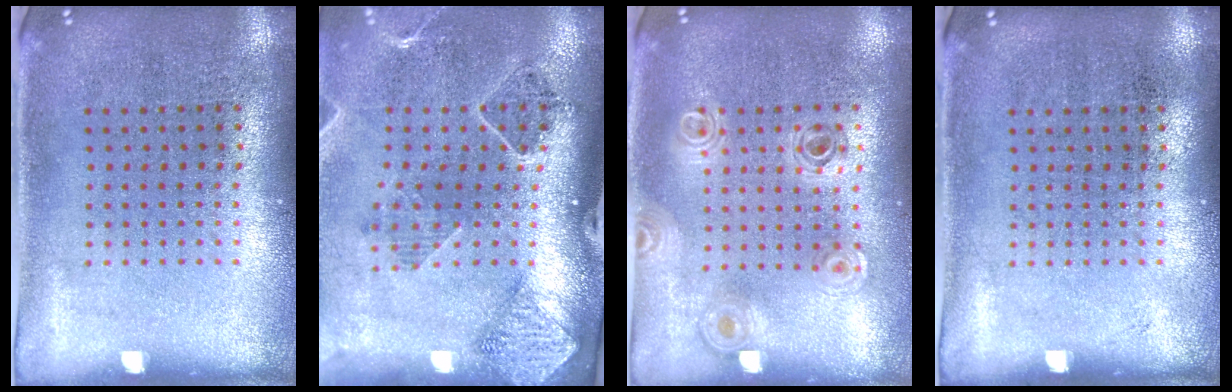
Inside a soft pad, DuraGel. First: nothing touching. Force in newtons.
{"total": 1.6, "press": 1.6, "slide": 0.2}
{"total": 0.9, "press": 0.9, "slide": 0.1}
{"total": 0.0}